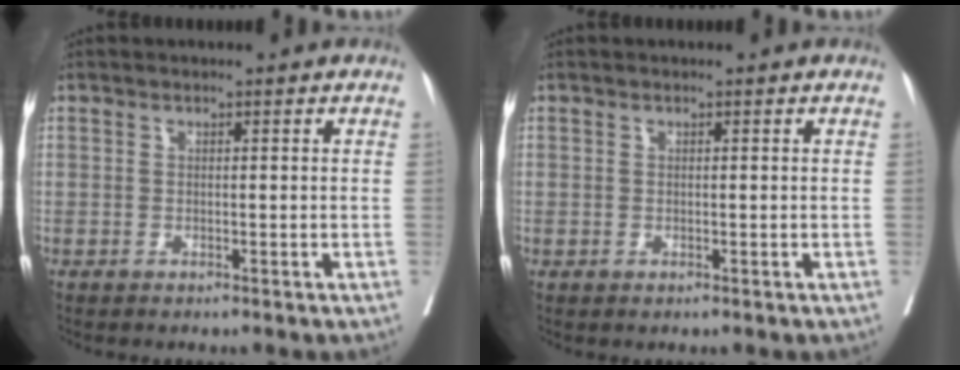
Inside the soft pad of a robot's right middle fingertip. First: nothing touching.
{"total": 0.0}